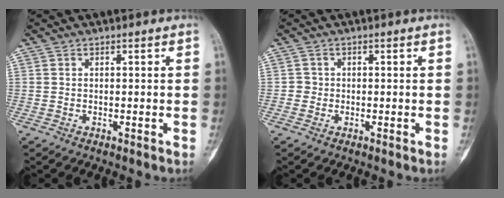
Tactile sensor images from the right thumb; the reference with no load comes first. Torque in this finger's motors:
{"motor_torque": [0.64, 0.03, 0.13, -0.29, 0.00]}